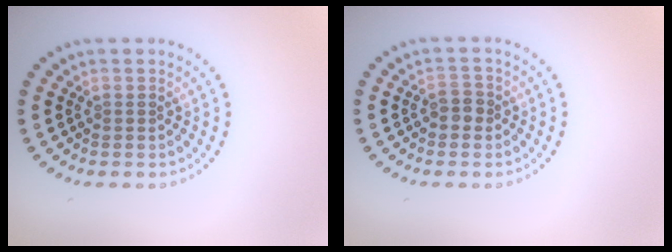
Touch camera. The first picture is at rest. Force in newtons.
{"total": 1.4, "press": 1.4, "slide": 0.5}